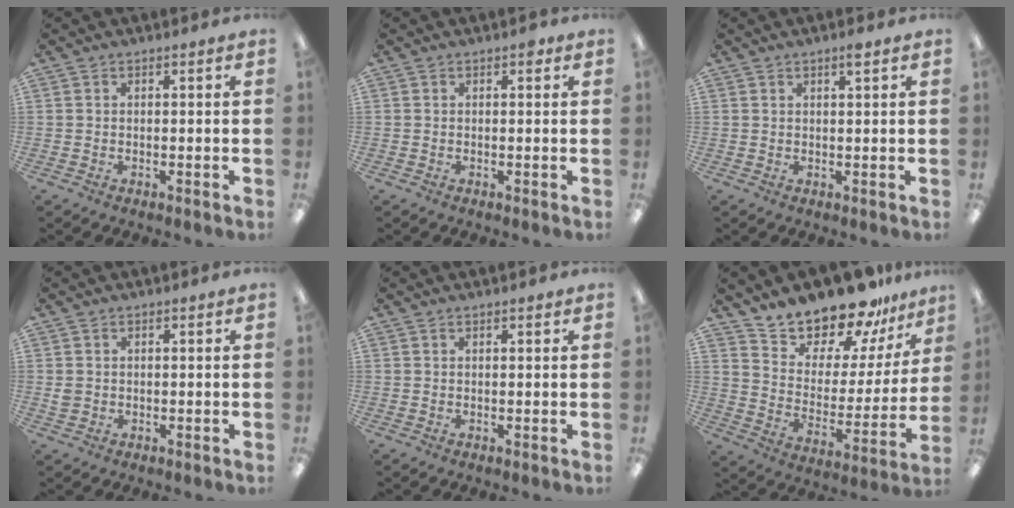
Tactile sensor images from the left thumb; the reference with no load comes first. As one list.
[{"total": 1.6, "force": [0.8, 0.8, 1.1], "torque": [-0.007, -0.002, 0.009]}, {"total": 2.1, "force": [1.5, 0.3, 1.5], "torque": [-0.023, -0.001, 0.024]}, {"total": 1.6, "force": [0.3, 1.4, 0.6], "torque": [-0.004, 0.002, 0.002]}, {"total": 0.8, "force": [0.6, 0.2, 0.4], "torque": [-0.009, 0.001, 0.010]}, {"total": 17.9, "force": [16.8, 5.2, 3.4], "torque": [-0.065, -0.150, 0.296]}]